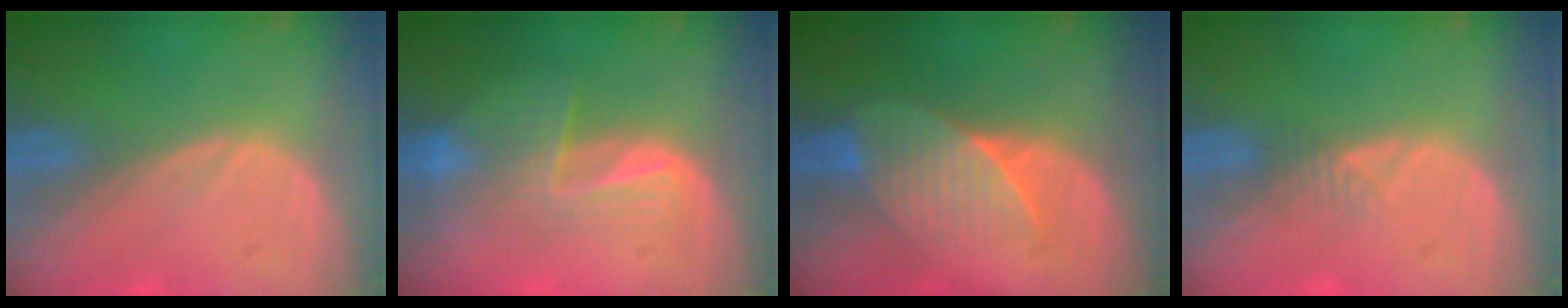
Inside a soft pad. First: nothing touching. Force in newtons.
{"total": 6.7, "press": 6.3, "slide": 2.2}
{"total": 7.2, "press": 6.6, "slide": 2.9}
{"total": 1.6, "press": 1.4, "slide": 0.9}